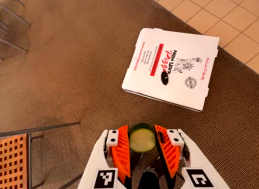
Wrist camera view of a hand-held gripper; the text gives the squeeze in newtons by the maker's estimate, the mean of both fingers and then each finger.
{"total": 9.8, "left": 10.0, "right": 9.6}